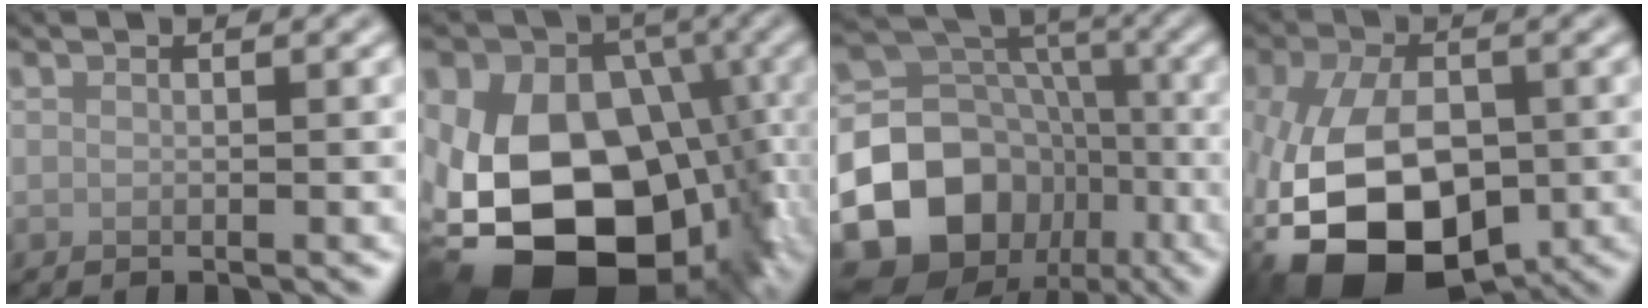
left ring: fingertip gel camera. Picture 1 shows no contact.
{"total": 19.0, "force": [-4.7, 13.2, 12.8], "torque": [-0.200, 0.000, -0.082]}
{"total": 17.3, "force": [-6.7, 14.3, 7.0], "torque": [-0.146, -0.020, -0.130]}
{"total": 13.5, "force": [-5.0, 7.9, 9.7], "torque": [-0.197, -0.036, -0.081]}